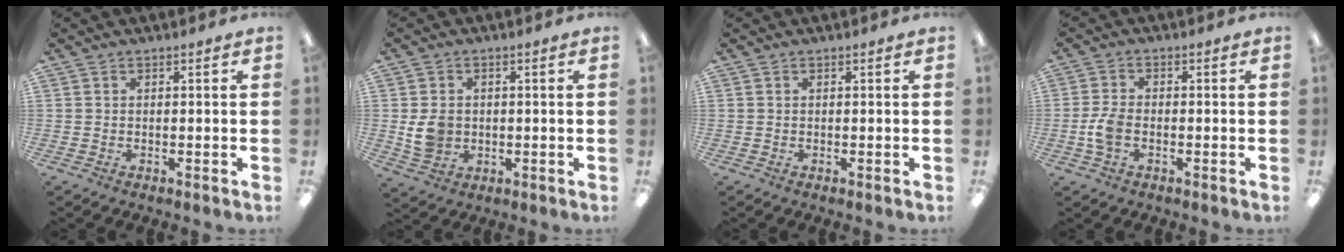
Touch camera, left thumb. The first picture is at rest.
{"total": 6.0, "force": [-0.1, 5.0, 3.3], "torque": [-0.059, 0.002, -0.002]}
{"total": 0.0}
{"total": 5.4, "force": [-1.2, 3.2, 4.2], "torque": [-0.088, 0.004, -0.023]}